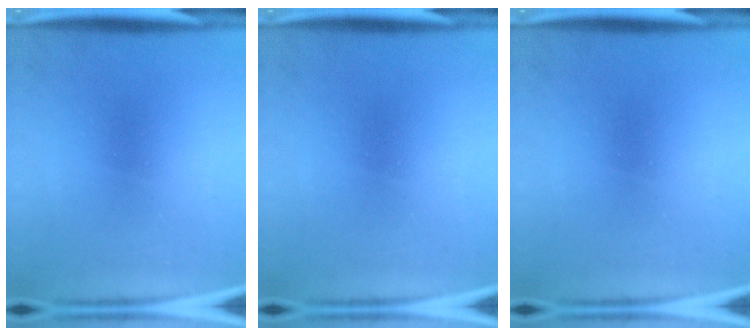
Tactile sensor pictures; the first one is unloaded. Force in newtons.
{"total": 0.0}
{"total": 0.0}